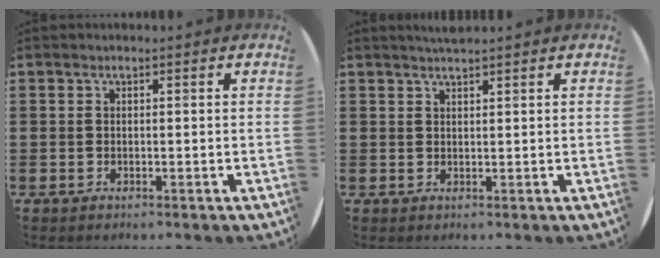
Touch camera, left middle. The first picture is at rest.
{"total": 1.5, "force": [1.4, -0.2, 0.4], "torque": [-0.006, 0.000, 0.027]}